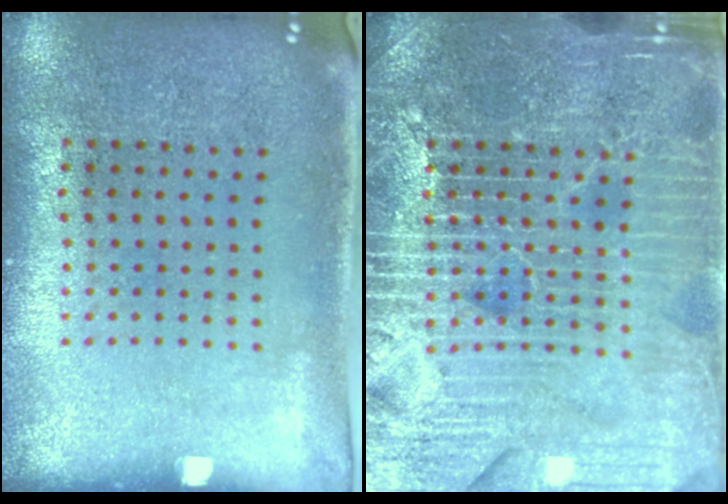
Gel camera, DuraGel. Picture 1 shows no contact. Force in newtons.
{"total": 7.1, "press": 7.1, "slide": 0.8}